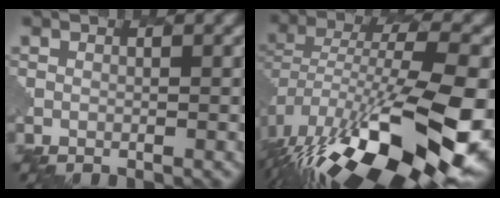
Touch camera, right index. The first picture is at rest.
{"total": 17.3, "force": [-7.0, 7.2, 14.1], "torque": [-0.260, -0.015, -0.106]}